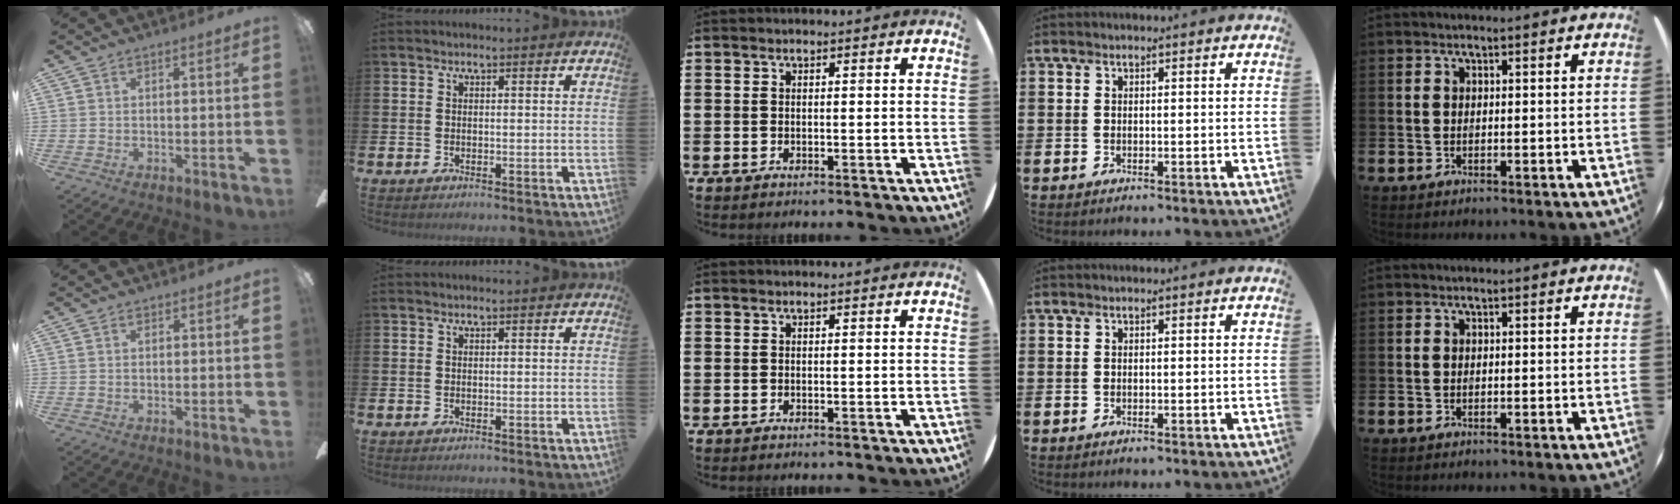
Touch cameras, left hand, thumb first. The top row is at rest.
{"thumb": {"total": 0.6, "force": [0.4, 0.3, 0.3], "torque": [-0.008, 0.001, 0.006]}}